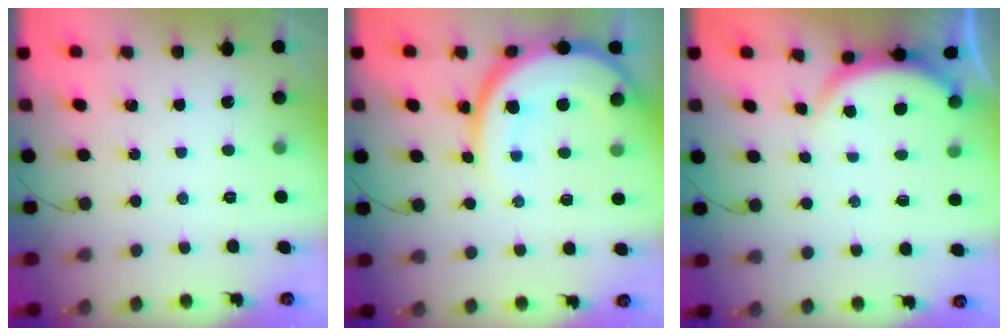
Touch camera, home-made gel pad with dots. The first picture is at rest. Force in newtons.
{"total": 13.4, "press": 13.4, "slide": 1.4}
{"total": 3.7, "press": 3.7, "slide": 0.3}